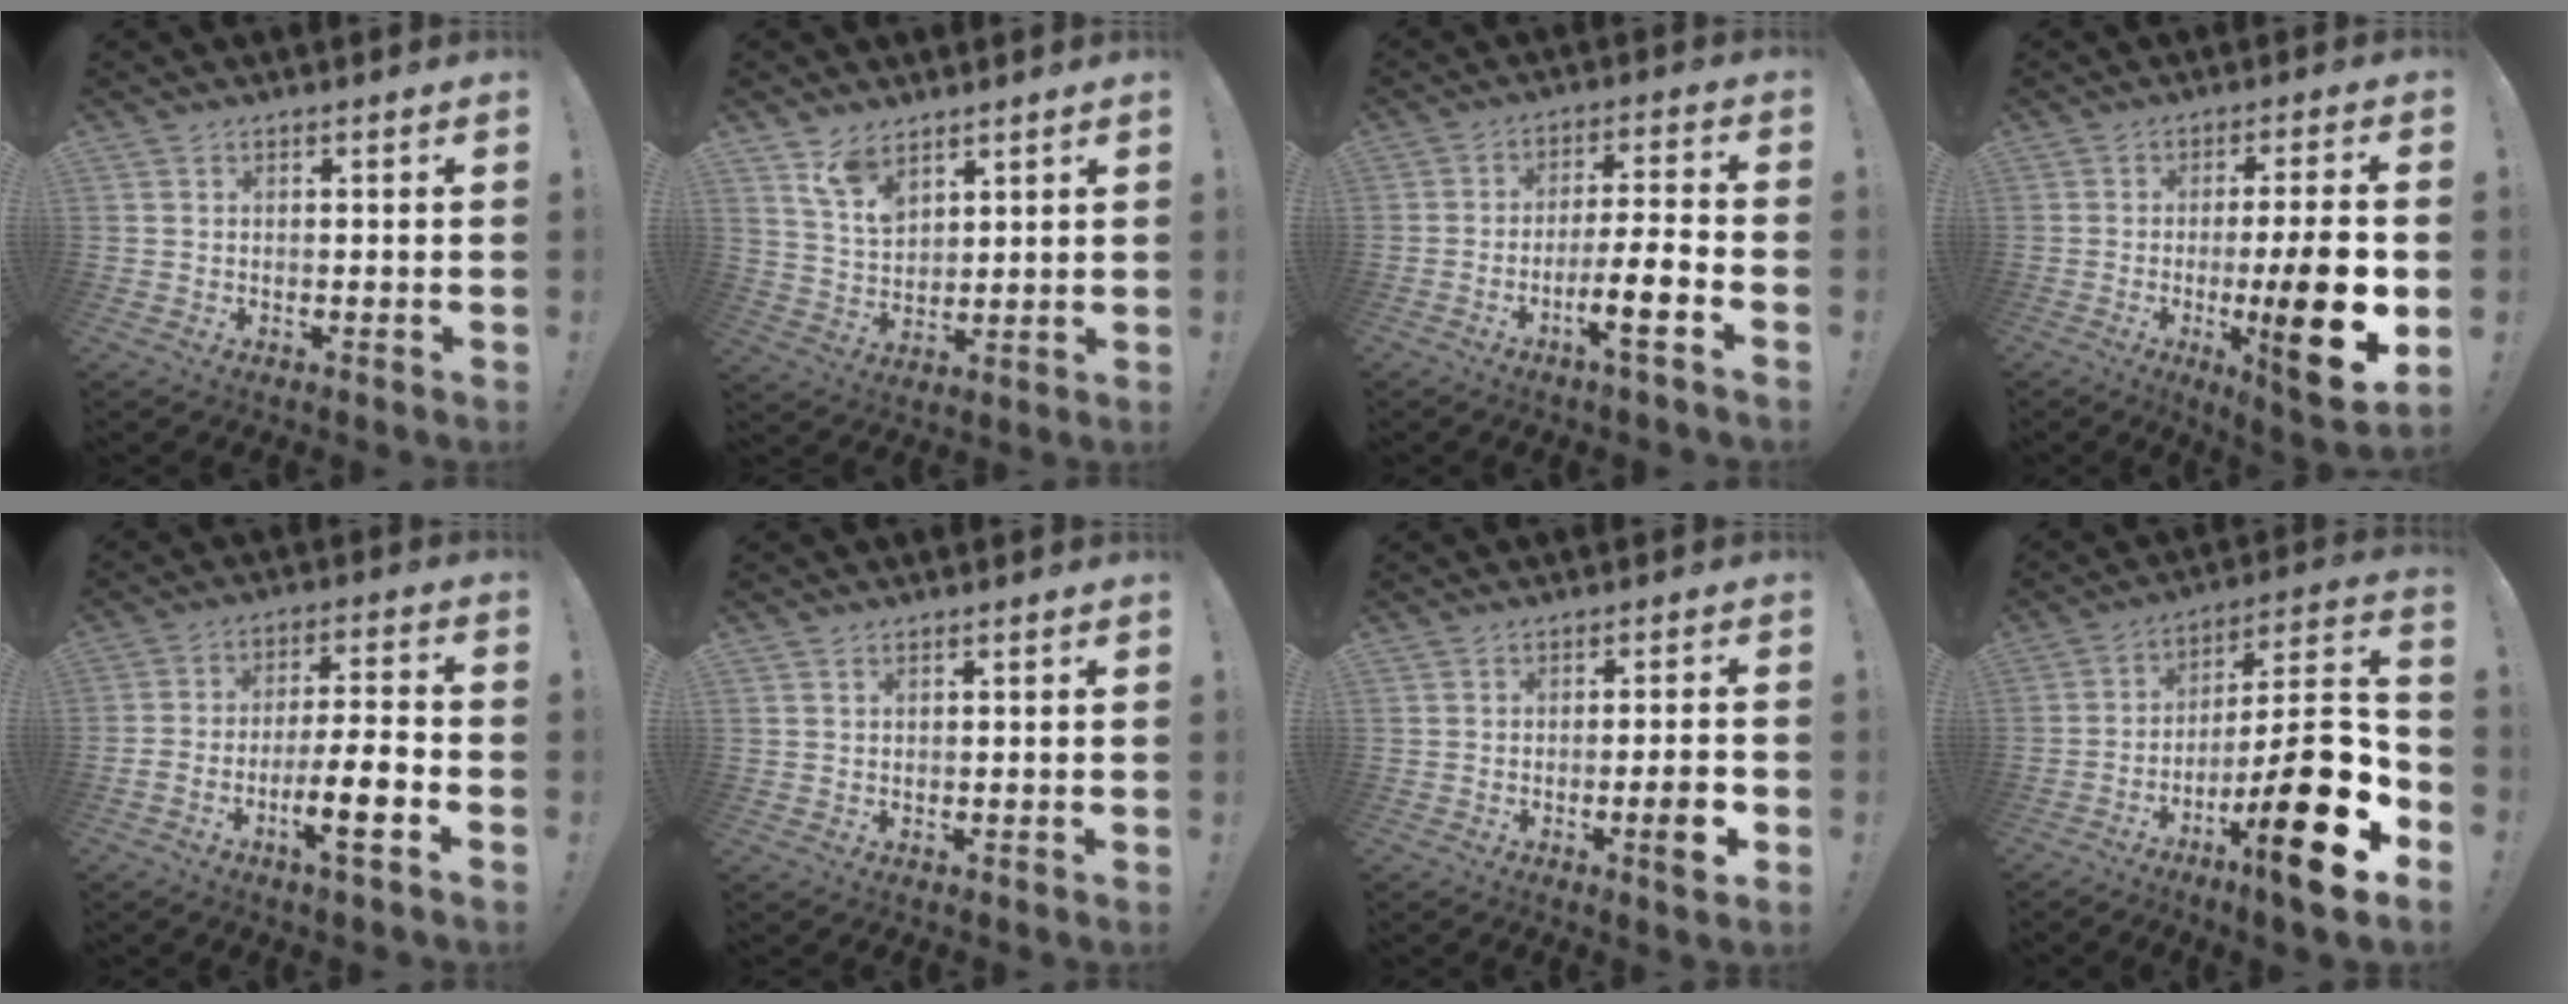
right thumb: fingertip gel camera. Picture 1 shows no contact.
{"total": 8.4, "force": [6.2, 4.3, 3.8], "torque": [-0.078, -0.031, 0.121]}
{"total": 11.3, "force": [-5.1, 1.6, 9.9], "torque": [-0.159, 0.020, -0.087]}
{"total": 16.4, "force": [-3.7, 2.7, 15.7], "torque": [-0.220, 0.002, -0.048]}
{"total": 12.6, "force": [-5.8, 2.4, 10.9], "torque": [-0.182, 0.020, -0.098]}
{"total": 0.8, "force": [0.5, 0.4, 0.4], "torque": [-0.014, 0.003, 0.011]}
{"total": 6.1, "force": [-2.1, 0.6, 5.7], "torque": [-0.075, -0.002, -0.035]}
{"total": 22.4, "force": [-9.6, 3.8, 19.9], "torque": [-0.299, 0.049, -0.155]}